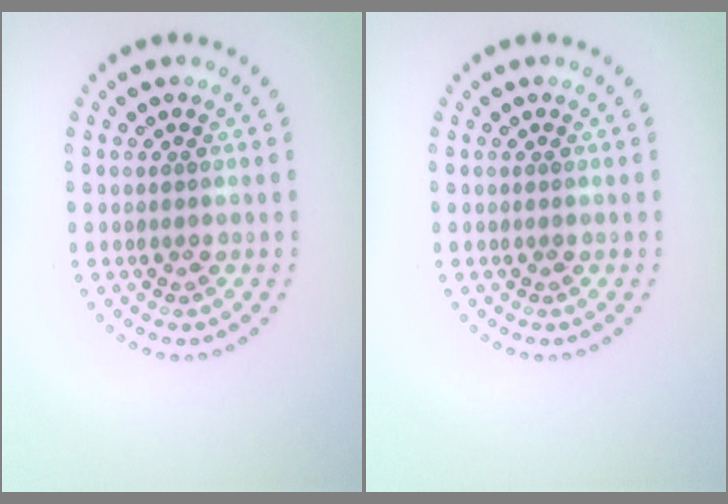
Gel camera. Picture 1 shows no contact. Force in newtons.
{"total": 0.0}